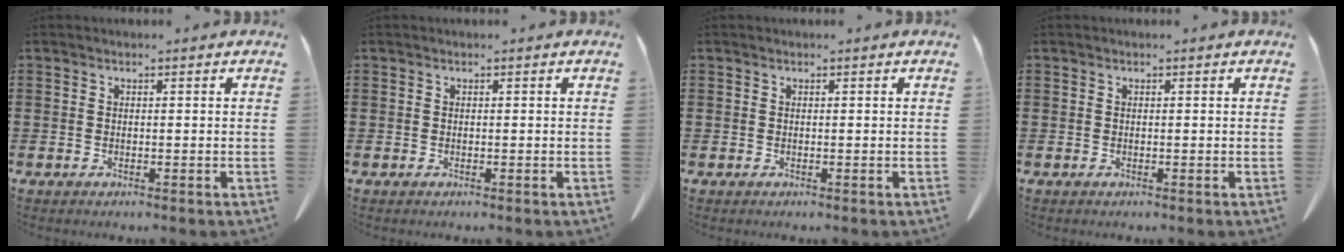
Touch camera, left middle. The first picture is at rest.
{"total": 0.0}
{"total": 0.0}
{"total": 0.0}